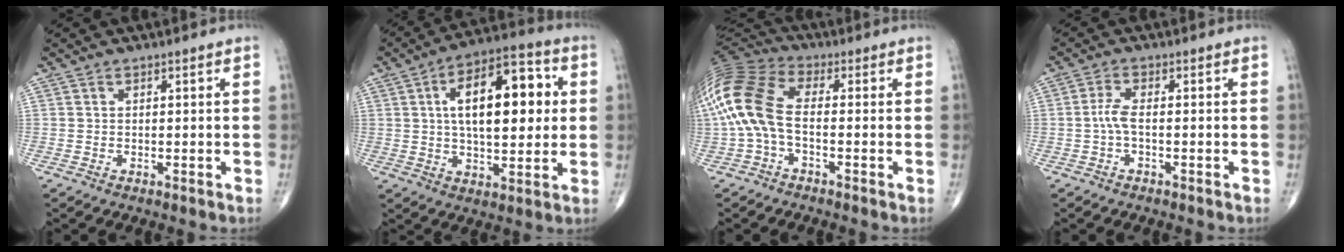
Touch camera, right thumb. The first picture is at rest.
{"total": 17.9, "force": [3.2, 8.4, 15.5], "torque": [-0.212, 0.015, 0.044]}
{"total": 14.7, "force": [-1.1, 8.0, 12.3], "torque": [-0.271, 0.035, -0.031]}
{"total": 2.8, "force": [-0.6, 0.8, 2.7], "torque": [-0.064, 0.004, -0.014]}